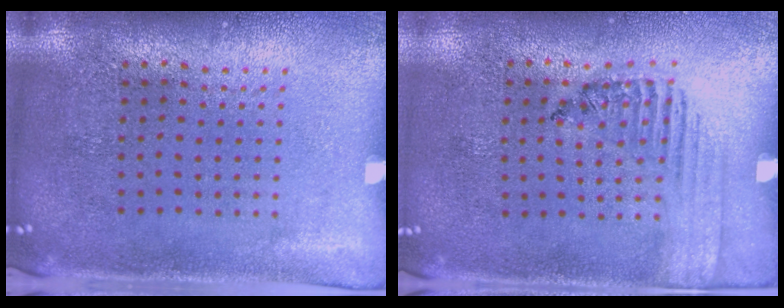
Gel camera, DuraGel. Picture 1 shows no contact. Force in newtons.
{"total": 1.4, "press": 1.1, "slide": 0.9}